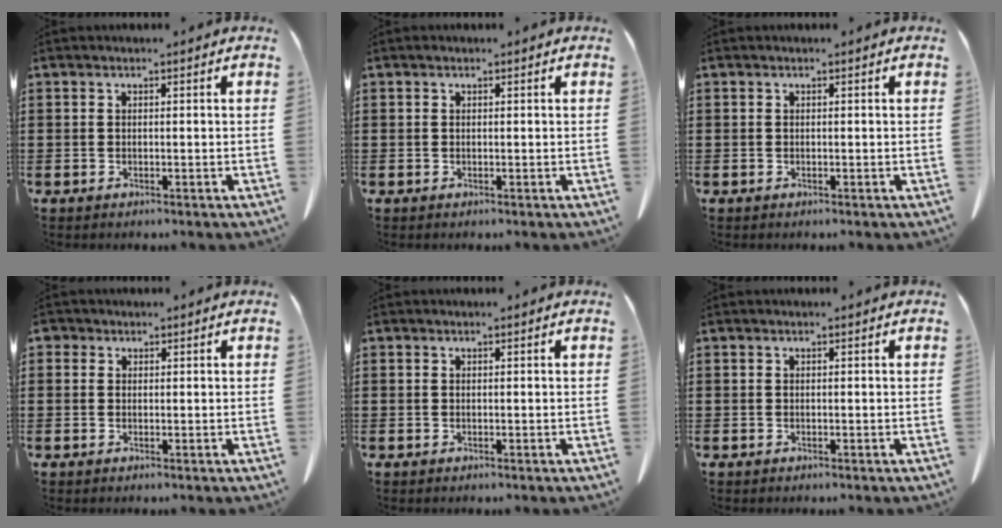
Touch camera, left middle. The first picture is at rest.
{"total": 0.0}
{"total": 0.0}
{"total": 1.1, "force": [0.5, 0.9, 0.3], "torque": [-0.009, 0.005, 0.010]}
{"total": 0.0}
{"total": 0.0}